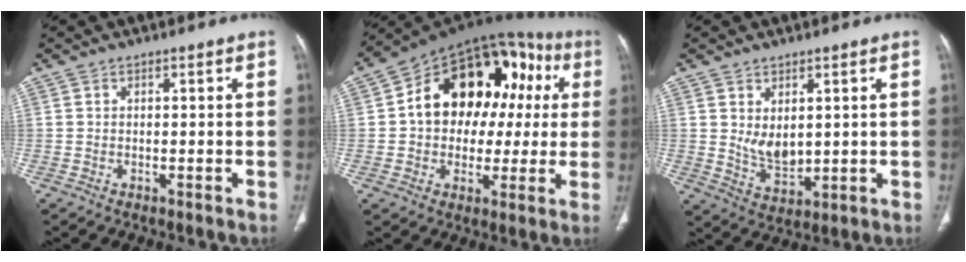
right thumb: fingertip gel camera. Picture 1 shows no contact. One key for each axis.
{"total": 22.9, "fx": 3.2, "fy": 15.9, "fz": 16.2, "tx": -0.190, "ty": 0.049, "tz": 0.046}
{"total": 5.8, "fx": 1.4, "fy": 3.4, "fz": 4.4, "tx": -0.063, "ty": -0.021, "tz": 0.041}